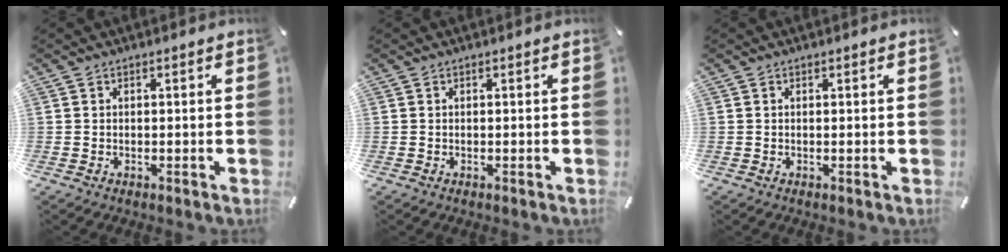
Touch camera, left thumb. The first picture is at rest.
{"total": 0.0}
{"total": 0.0}